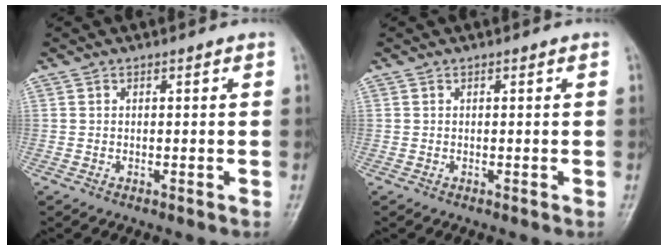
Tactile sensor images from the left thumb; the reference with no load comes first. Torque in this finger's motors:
{"motor_torque": [0.00, 0.00, -0.01, 0.01, 0.00]}